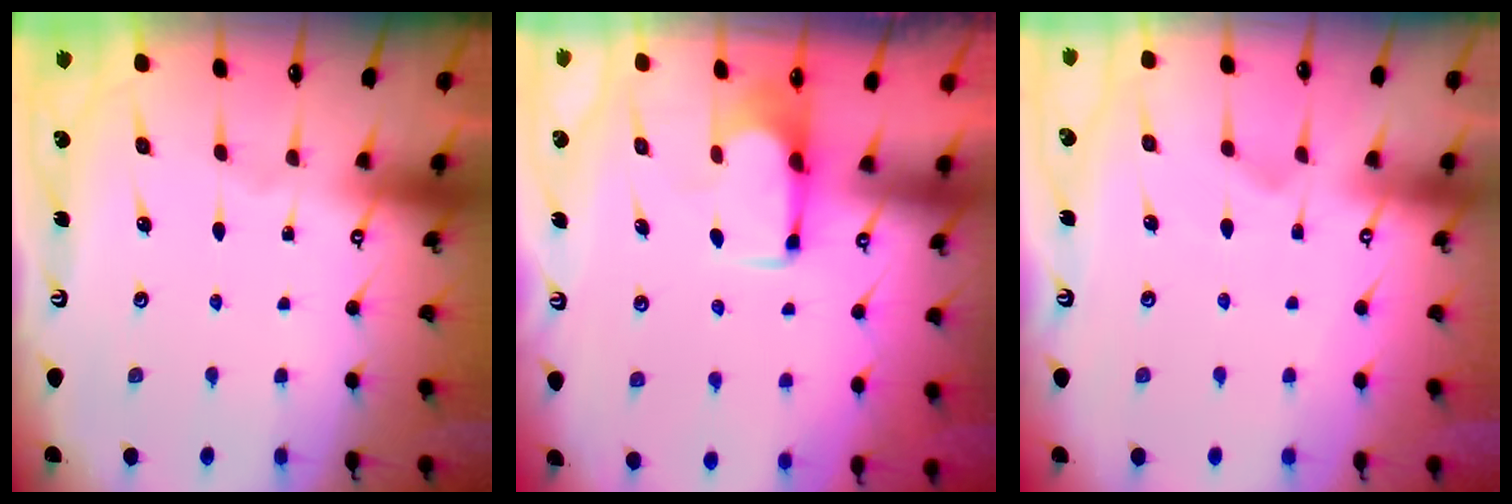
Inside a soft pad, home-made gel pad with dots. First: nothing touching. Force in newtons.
{"total": 1.8, "press": 1.6, "slide": 0.8}
{"total": 3.5, "press": 3.3, "slide": 1.1}